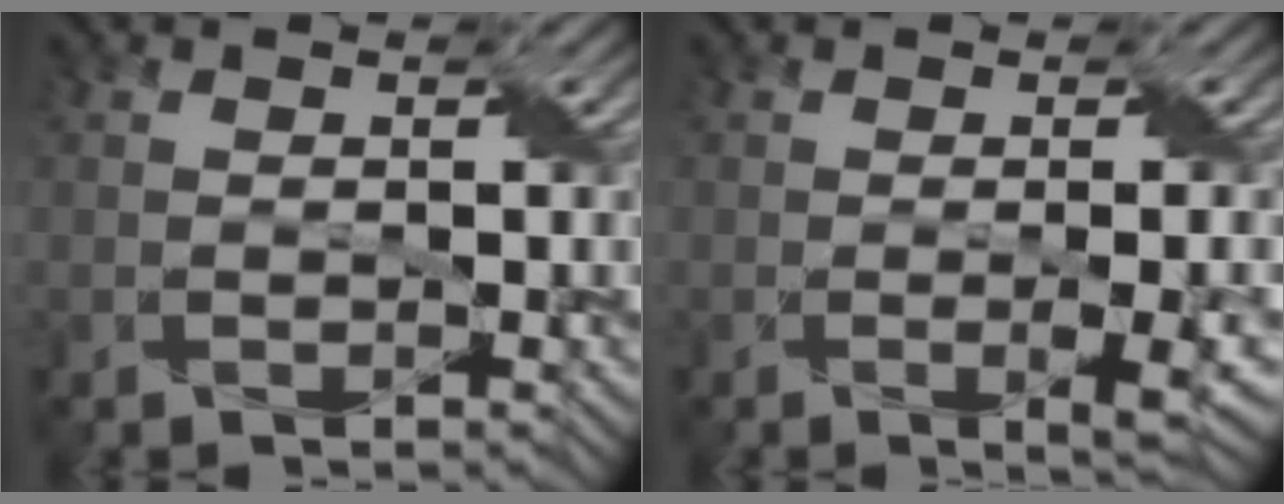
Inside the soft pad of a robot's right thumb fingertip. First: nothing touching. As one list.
[{"total": 3.2, "force": [-0.5, 0.5, 3.1], "torque": [-0.052, 0.001, -0.004]}]